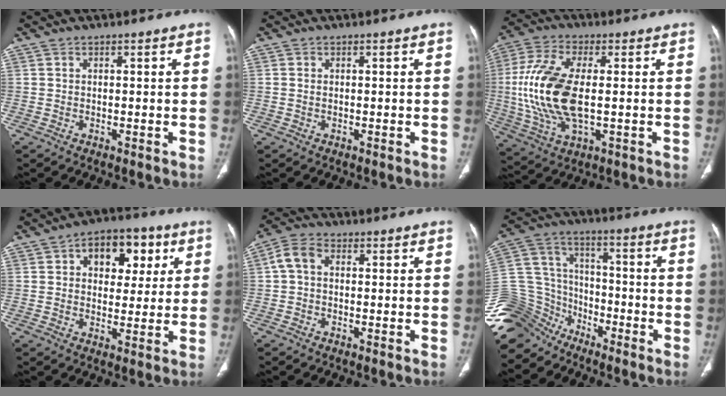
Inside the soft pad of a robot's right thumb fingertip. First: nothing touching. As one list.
[{"total": 0.7, "force": [0.0, 0.5, 0.5], "torque": [-0.012, 0.001, 0.001]}, {"total": 16.9, "force": [0.0, 7.8, 15.0], "torque": [-0.329, -0.003, 0.003]}, {"total": 11.3, "force": [3.9, 7.5, 7.5], "torque": [-0.054, 0.001, 0.052]}, {"total": 4.7, "force": [0.6, 3.3, 3.3], "torque": [-0.064, 0.014, 0.001]}, {"total": 17.3, "force": [-13.2, 10.7, 3.4], "torque": [-0.079, 0.089, -0.247]}]